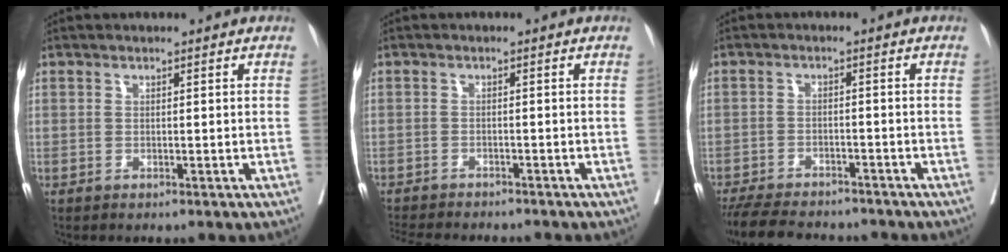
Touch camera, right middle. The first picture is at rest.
{"total": 10.7, "force": [-9.8, 1.8, 3.9], "torque": [-0.065, -0.014, -0.131]}
{"total": 12.4, "force": [-11.1, 3.1, 4.8], "torque": [-0.093, -0.011, -0.158]}